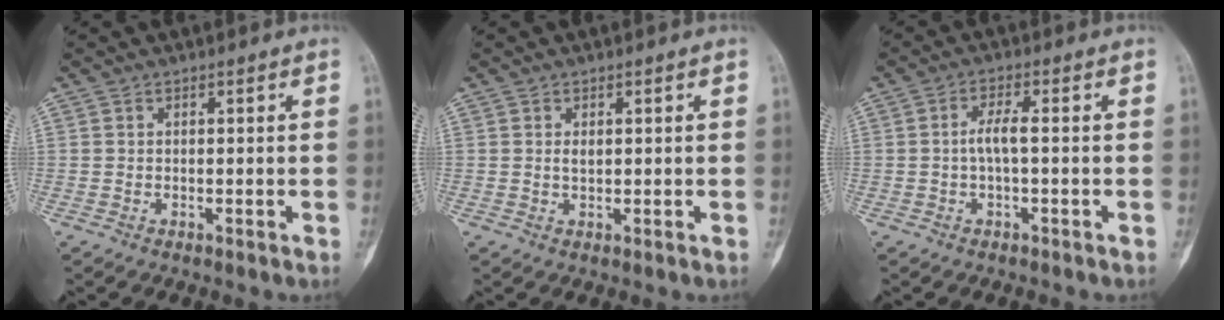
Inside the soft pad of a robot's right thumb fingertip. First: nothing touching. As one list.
[{"total": 1.2, "force": [0.3, 0.6, 0.9], "torque": [-0.011, -0.001, 0.007]}, {"total": 3.2, "force": [-0.3, 0.7, 3.1], "torque": [-0.066, 0.010, -0.008]}]